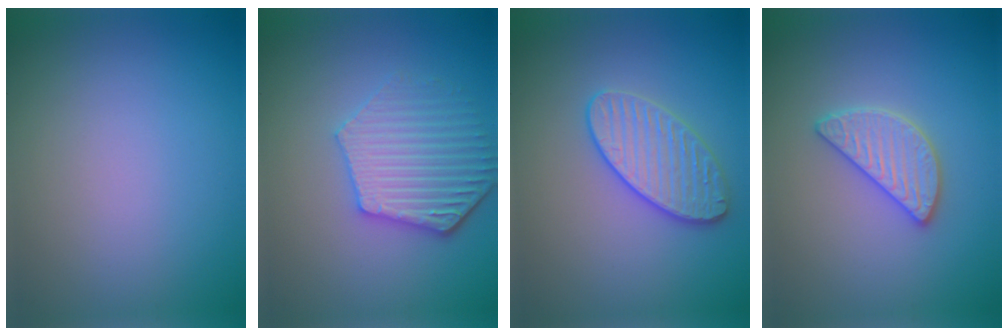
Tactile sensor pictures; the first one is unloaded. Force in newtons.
{"total": 4.8, "press": 4.2, "slide": 2.4}
{"total": 3.5, "press": 3.4, "slide": 0.8}
{"total": 2.9, "press": 2.9, "slide": 0.3}